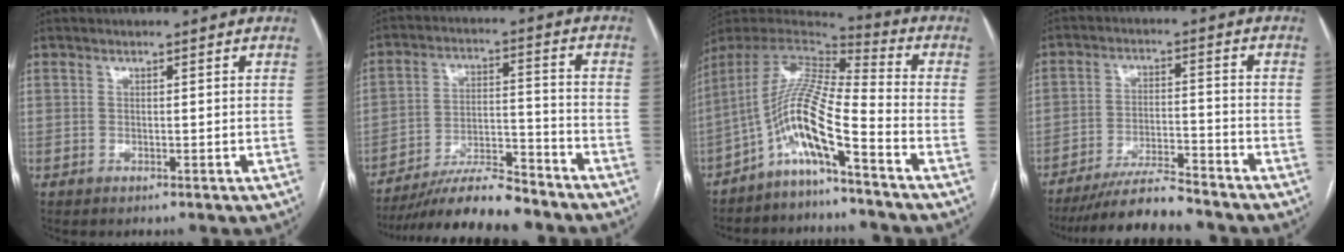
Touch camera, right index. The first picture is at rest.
{"total": 12.7, "force": [-11.4, 1.4, 5.3], "torque": [-0.087, 0.005, -0.198]}
{"total": 11.7, "force": [-6.5, 0.2, 9.7], "torque": [-0.195, 0.010, -0.125]}
{"total": 9.8, "force": [-9.0, 0.8, 4.0], "torque": [-0.066, -0.013, -0.155]}